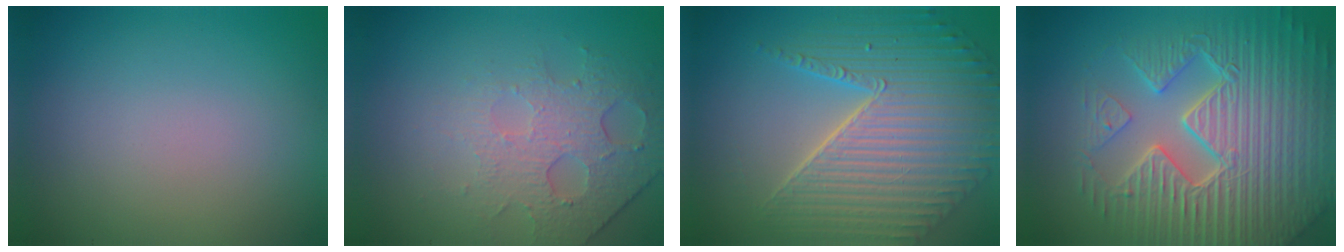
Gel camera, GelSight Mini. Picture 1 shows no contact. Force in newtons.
{"total": 4.8, "press": 3.2, "slide": 3.6}
{"total": 7.6, "press": 5.8, "slide": 4.9}
{"total": 9.5, "press": 6.5, "slide": 7.0}